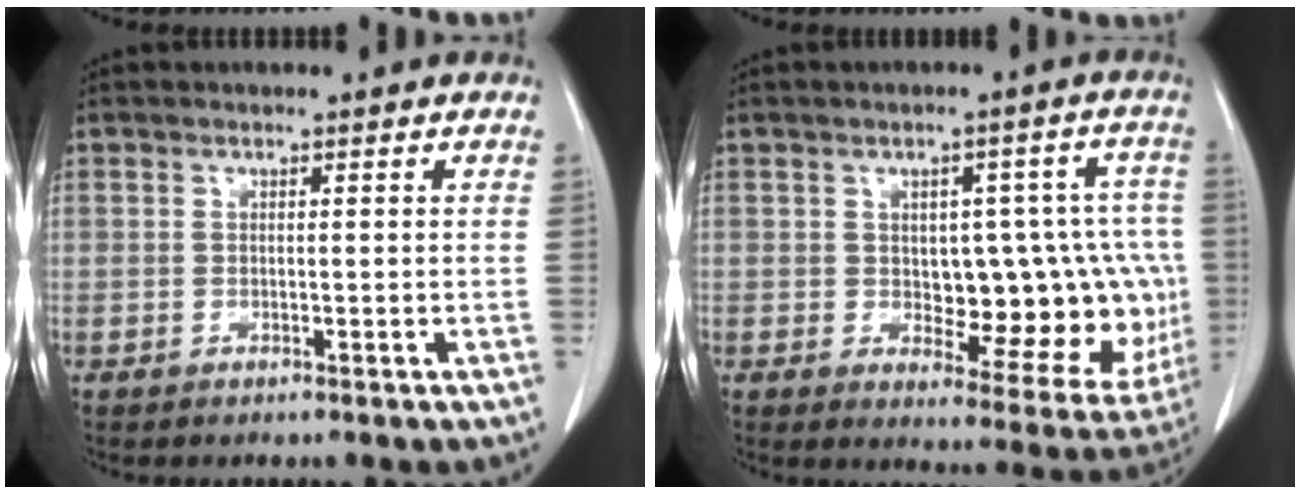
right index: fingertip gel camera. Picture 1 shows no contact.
{"total": 15.5, "force": [-0.6, 7.3, 13.7], "torque": [-0.141, 0.020, 0.010]}